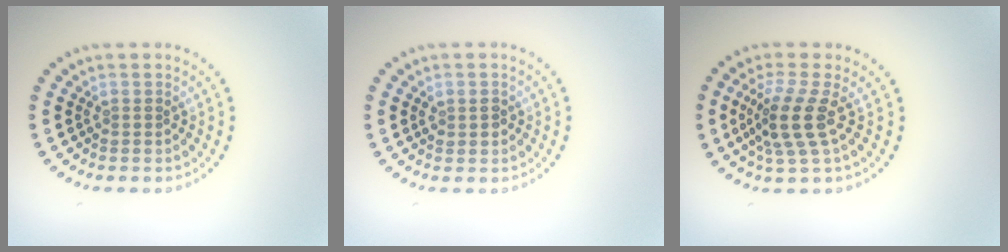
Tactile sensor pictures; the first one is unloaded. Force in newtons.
{"total": 1.4, "press": 1.3, "slide": 0.4}
{"total": 3.8, "press": 2.9, "slide": 2.5}